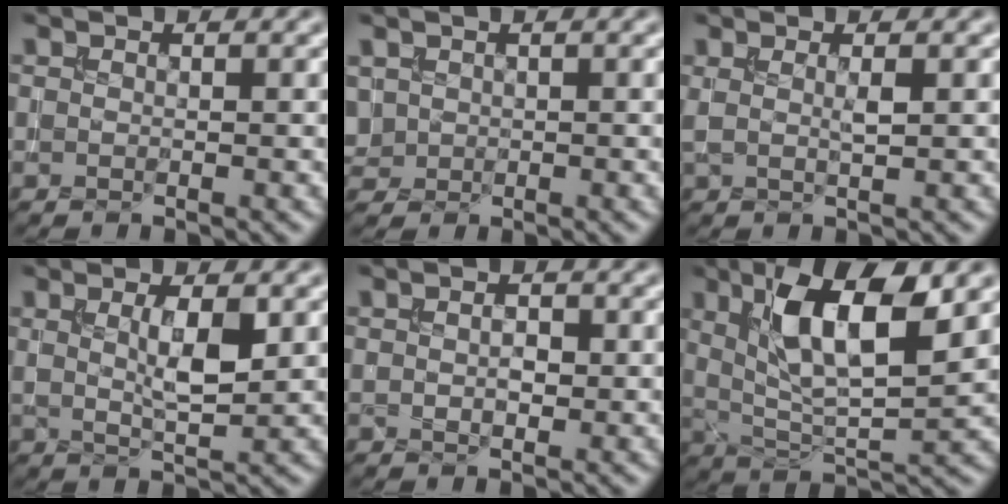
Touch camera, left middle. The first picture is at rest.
{"total": 1.5, "force": [0.4, 1.3, 0.4], "torque": [-0.011, -0.002, 0.011]}
{"total": 1.4, "force": [0.5, 0.2, 1.3], "torque": [-0.025, -0.001, 0.006]}
{"total": 3.4, "force": [0.9, 0.8, 3.2], "torque": [-0.058, -0.004, 0.017]}
{"total": 1.5, "force": [0.1, 0.9, 1.1], "torque": [-0.022, 0.001, 0.001]}
{"total": 9.7, "force": [3.4, 3.2, 8.5], "torque": [-0.145, -0.004, 0.059]}